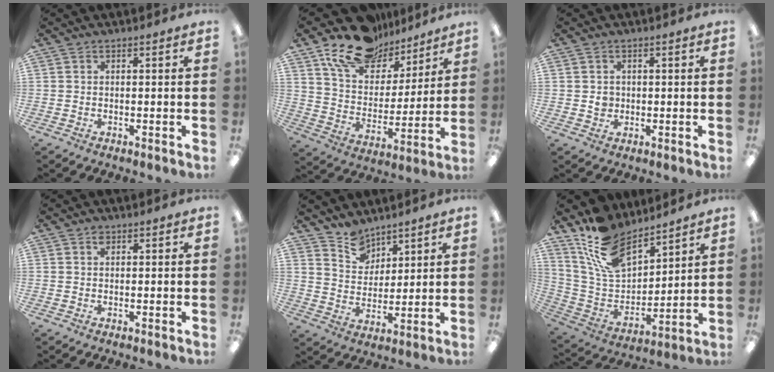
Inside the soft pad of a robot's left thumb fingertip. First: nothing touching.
{"total": 18.7, "force": [13.5, 10.3, 7.7], "torque": [-0.139, -0.080, 0.244]}
{"total": 2.3, "force": [0.4, 2.1, 0.8], "torque": [-0.009, 0.002, 0.004]}
{"total": 1.2, "force": [0.7, 0.7, 0.6], "torque": [-0.007, -0.001, 0.011]}
{"total": 8.5, "force": [6.9, 4.8, 0.7], "torque": [-0.016, -0.048, 0.132]}
{"total": 17.3, "force": [12.7, 8.4, 8.2], "torque": [-0.177, -0.064, 0.240]}